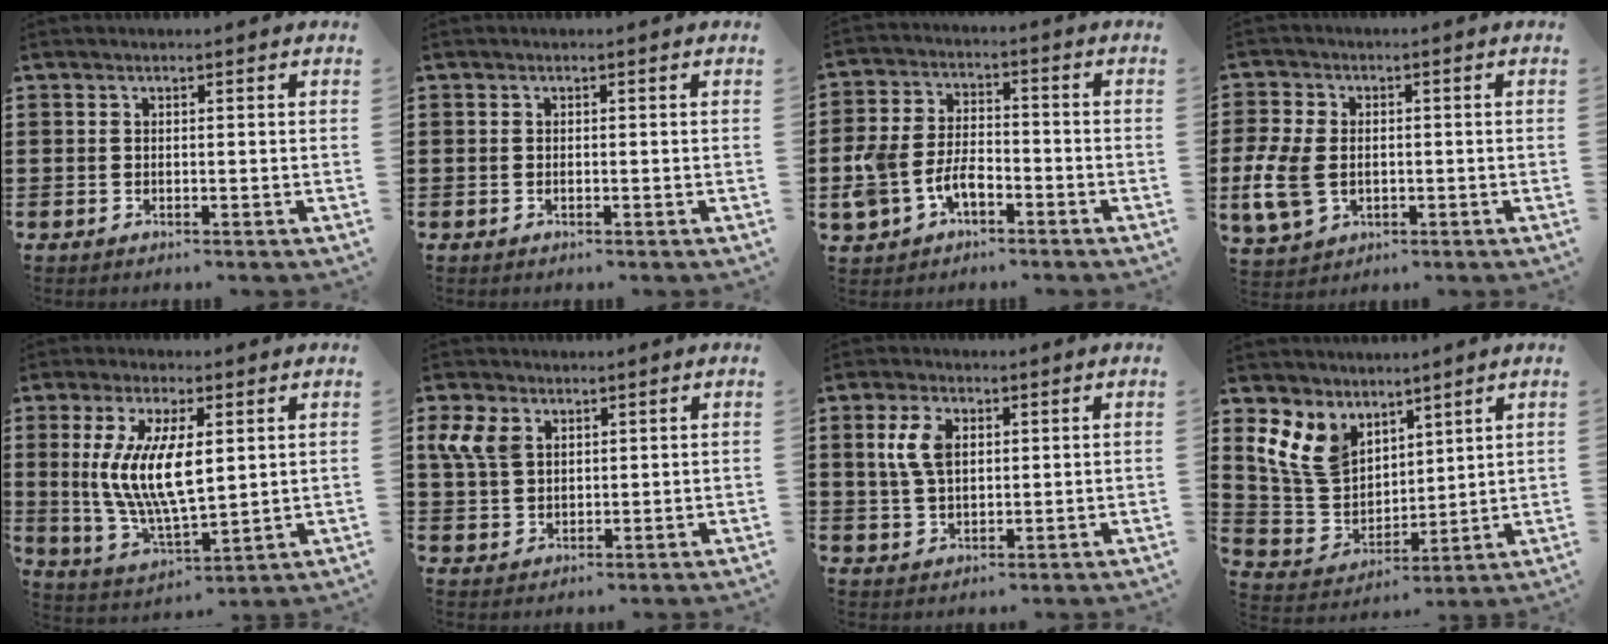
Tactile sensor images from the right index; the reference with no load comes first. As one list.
[{"total": 0.0}, {"total": 6.5, "force": [-3.0, 3.9, 4.3], "torque": [-0.118, -0.001, -0.065]}, {"total": 7.3, "force": [-1.1, 5.1, 5.1], "torque": [-0.133, 0.000, -0.024]}, {"total": 10.8, "force": [1.8, 4.0, 9.9], "torque": [-0.215, -0.007, 0.030]}, {"total": 5.4, "force": [2.4, 3.8, 3.0], "torque": [-0.089, 0.008, 0.041]}, {"total": 5.7, "force": [1.5, 3.3, 4.4], "torque": [-0.105, 0.009, 0.022]}, {"total": 8.9, "force": [4.9, 6.8, 3.1], "torque": [-0.121, -0.020, 0.095]}]